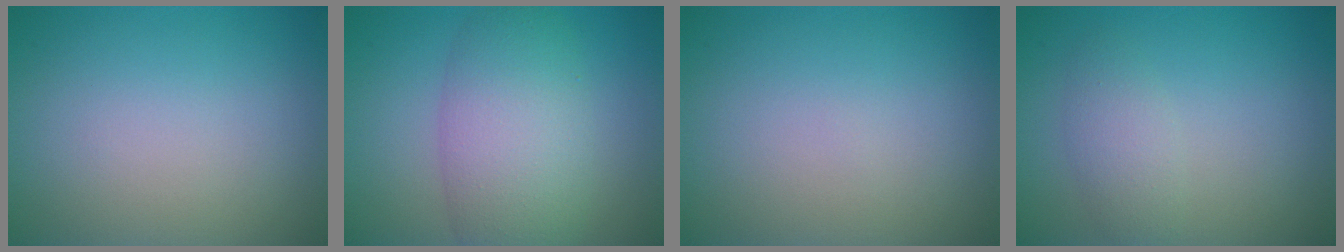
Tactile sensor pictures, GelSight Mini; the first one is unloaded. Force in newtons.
{"total": 7.1, "press": 7.1, "slide": 0.2}
{"total": 0.0}
{"total": 2.1, "press": 2.1, "slide": 0.1}